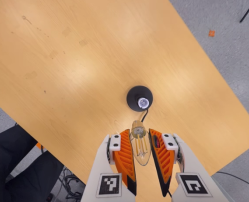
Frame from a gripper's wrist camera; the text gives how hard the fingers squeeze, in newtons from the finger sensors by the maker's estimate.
{"total": 13.0, "left": 14.2, "right": 11.7}